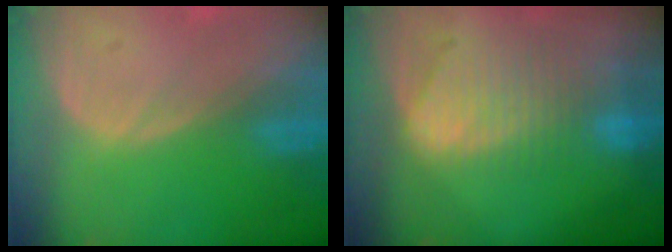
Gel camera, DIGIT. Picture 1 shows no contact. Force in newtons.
{"total": 9.3, "press": 8.2, "slide": 4.4}